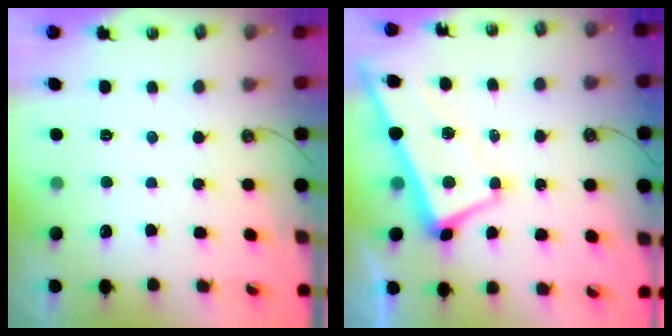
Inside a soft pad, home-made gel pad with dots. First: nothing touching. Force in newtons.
{"total": 1.1, "press": 0.7, "slide": 0.8}